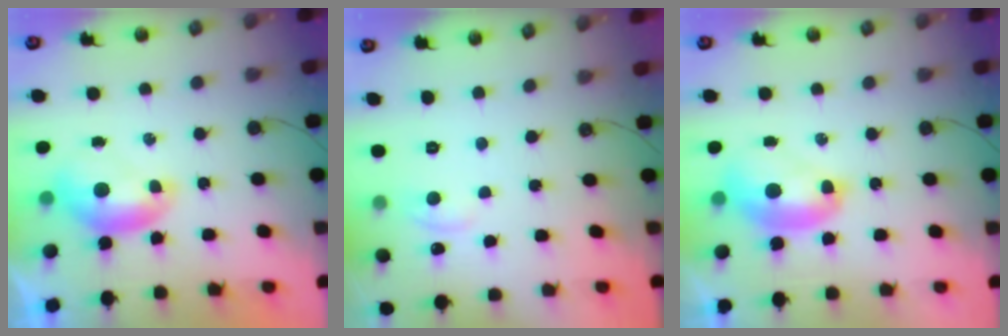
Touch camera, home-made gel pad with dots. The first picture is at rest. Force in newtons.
{"total": 1.1, "press": 0.8, "slide": 0.7}
{"total": 3.3, "press": 3.3, "slide": 0.2}